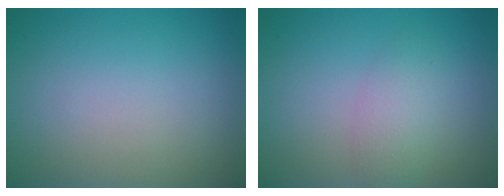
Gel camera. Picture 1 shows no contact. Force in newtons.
{"total": 2.4, "press": 2.4, "slide": 0.1}